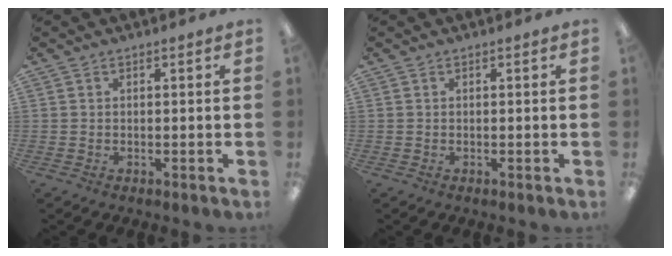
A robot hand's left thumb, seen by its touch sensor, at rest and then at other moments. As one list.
[{"total": 0.0}]